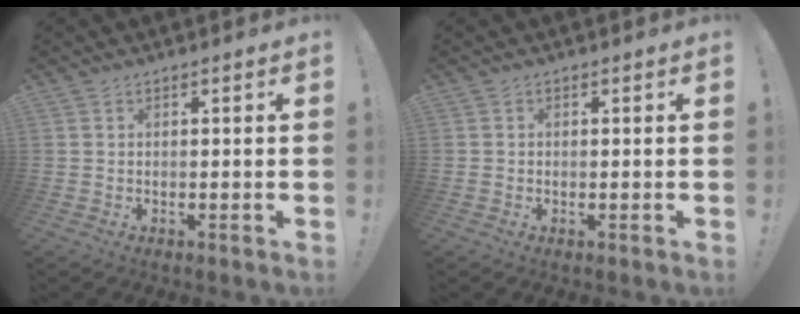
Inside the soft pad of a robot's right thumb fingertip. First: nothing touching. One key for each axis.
{"total": 0.6, "fx": -0.1, "fy": 0.5, "fz": 0.2, "tx": -0.011, "ty": 0.005, "tz": 0.000}